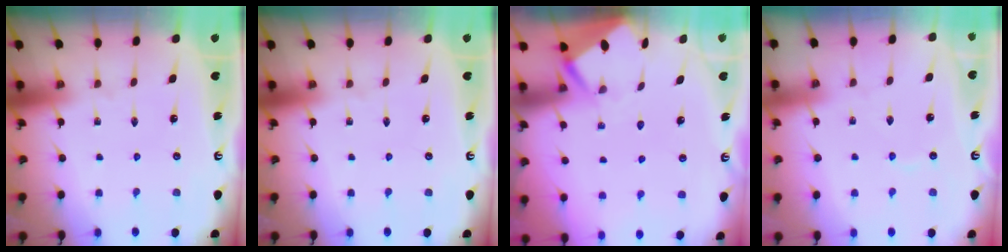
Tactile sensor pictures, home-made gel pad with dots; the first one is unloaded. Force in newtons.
{"total": 0.0}
{"total": 3.2, "press": 3.2, "slide": 0.3}
{"total": 2.7, "press": 2.7, "slide": 0.4}